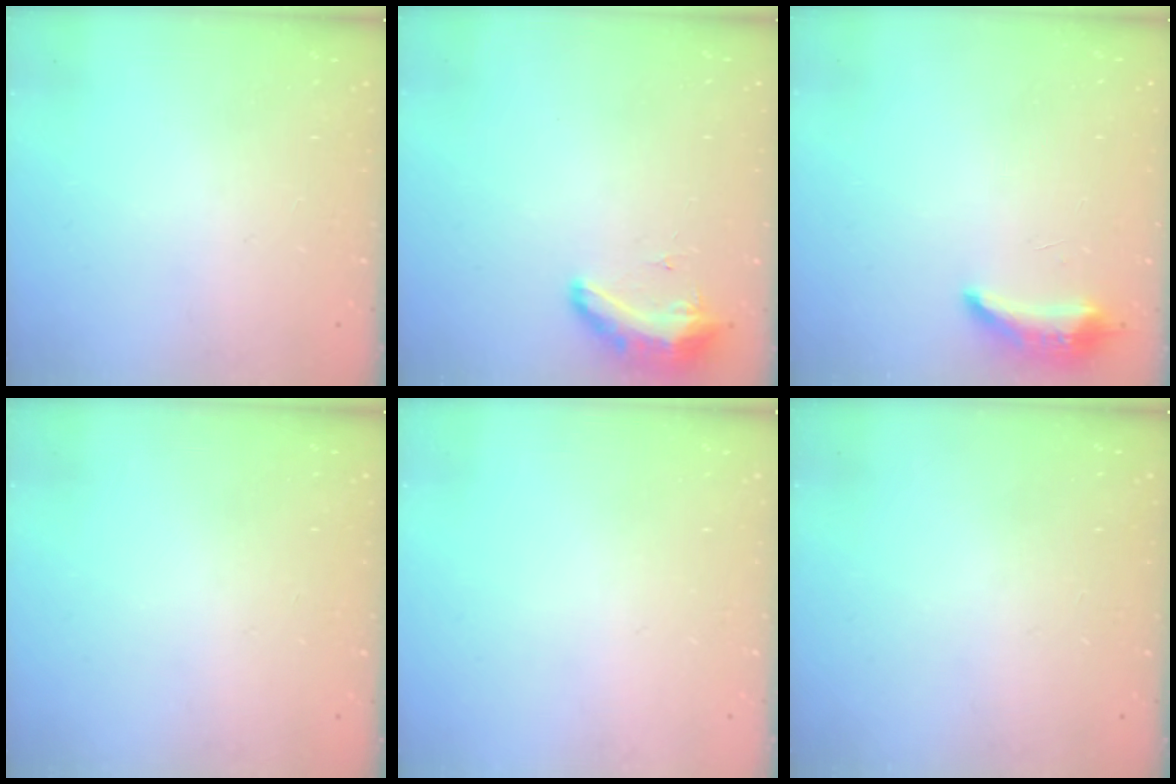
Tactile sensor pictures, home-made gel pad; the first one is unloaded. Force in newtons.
{"total": 8.5, "press": 8.3, "slide": 1.6}
{"total": 8.3, "press": 8.1, "slide": 1.5}
{"total": 0.0}
{"total": 0.0}
{"total": 0.0}